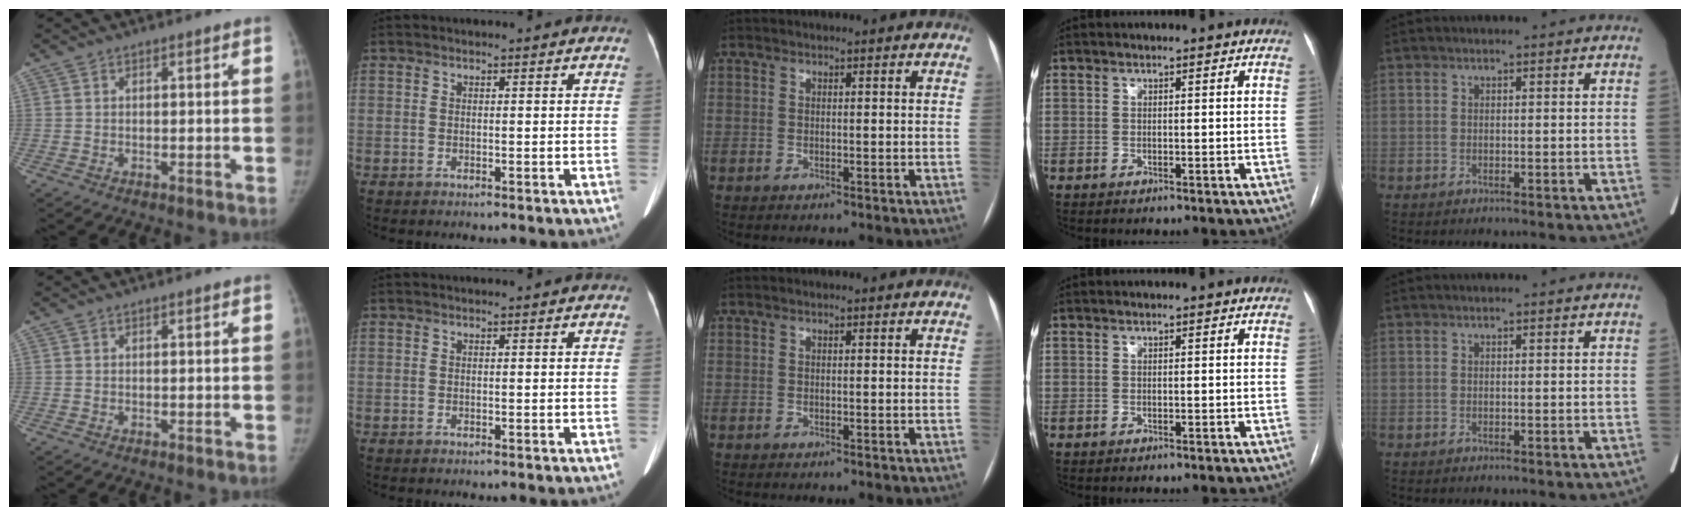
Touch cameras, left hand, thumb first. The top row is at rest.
{}